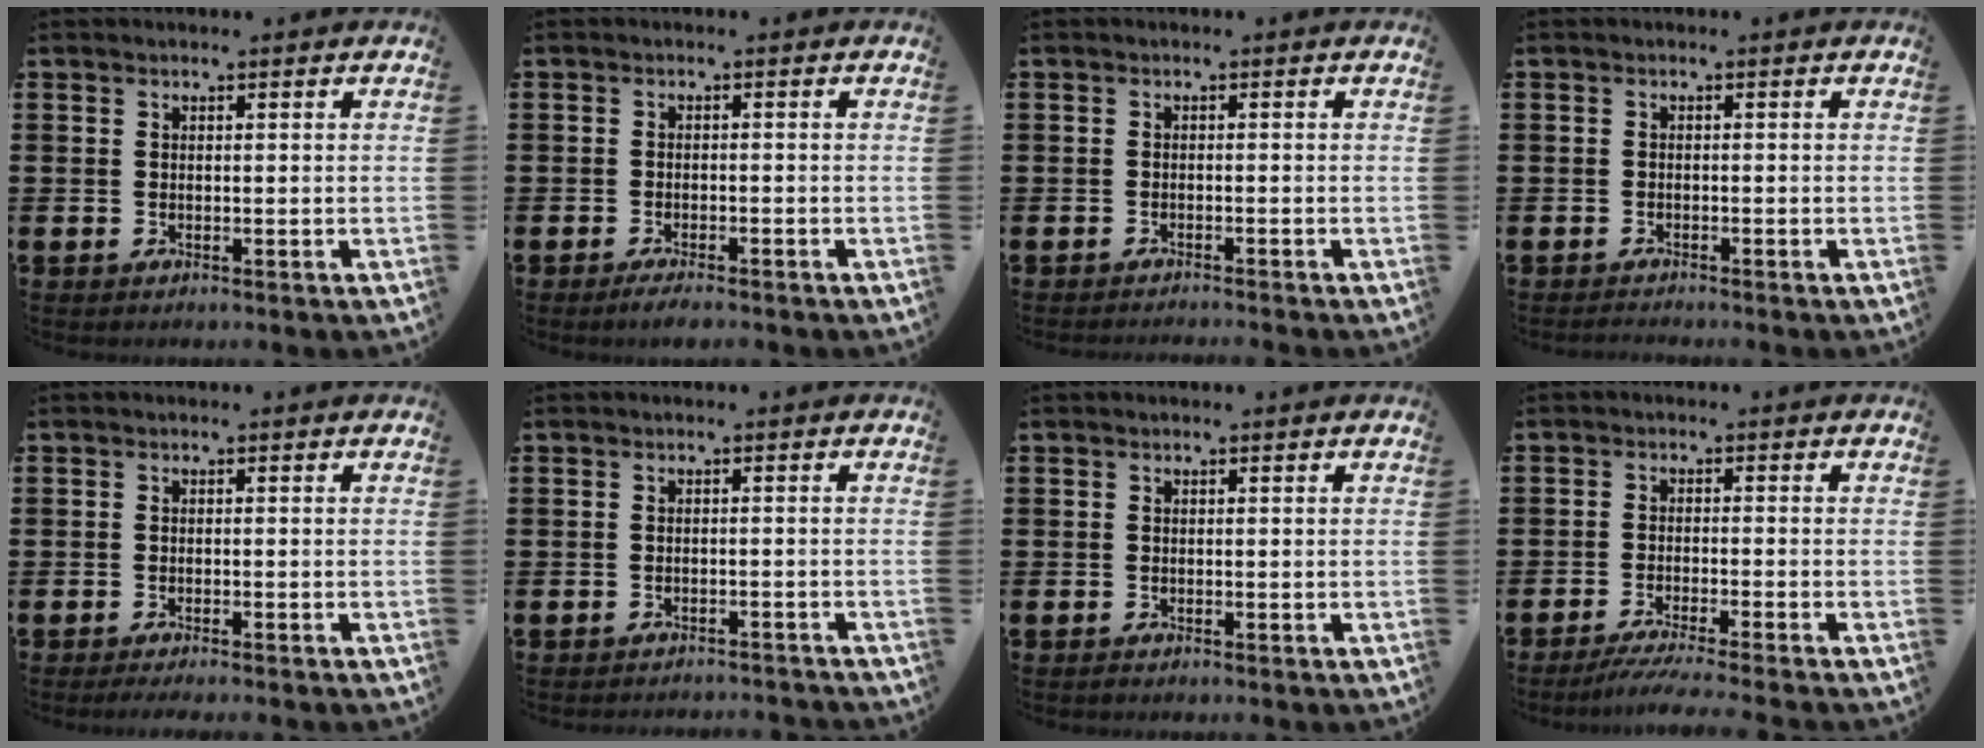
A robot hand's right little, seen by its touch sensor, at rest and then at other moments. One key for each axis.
{"total": 1.2, "fx": -1.0, "fy": 0.0, "fz": 0.7, "tx": -0.004, "ty": -0.001, "tz": -0.020}
{"total": 0.7, "fx": -0.7, "fy": -0.2, "fz": 0.0, "tx": 0.000, "ty": -0.001, "tz": -0.015}
{"total": 0.7, "fx": -0.7, "fy": -0.1, "fz": 0.1, "tx": -0.003, "ty": -0.003, "tz": -0.013}
{"total": 0.6, "fx": -0.4, "fy": -0.2, "fz": 0.3, "tx": -0.002, "ty": -0.001, "tz": -0.008}
{"total": 1.0, "fx": -1.0, "fy": -0.2, "fz": -0.1, "tx": 0.001, "ty": 0.004, "tz": -0.020}
{"total": 0.0}
{"total": 2.8, "fx": -2.2, "fy": -0.3, "fz": 1.6, "tx": -0.023, "ty": -0.006, "tz": -0.041}